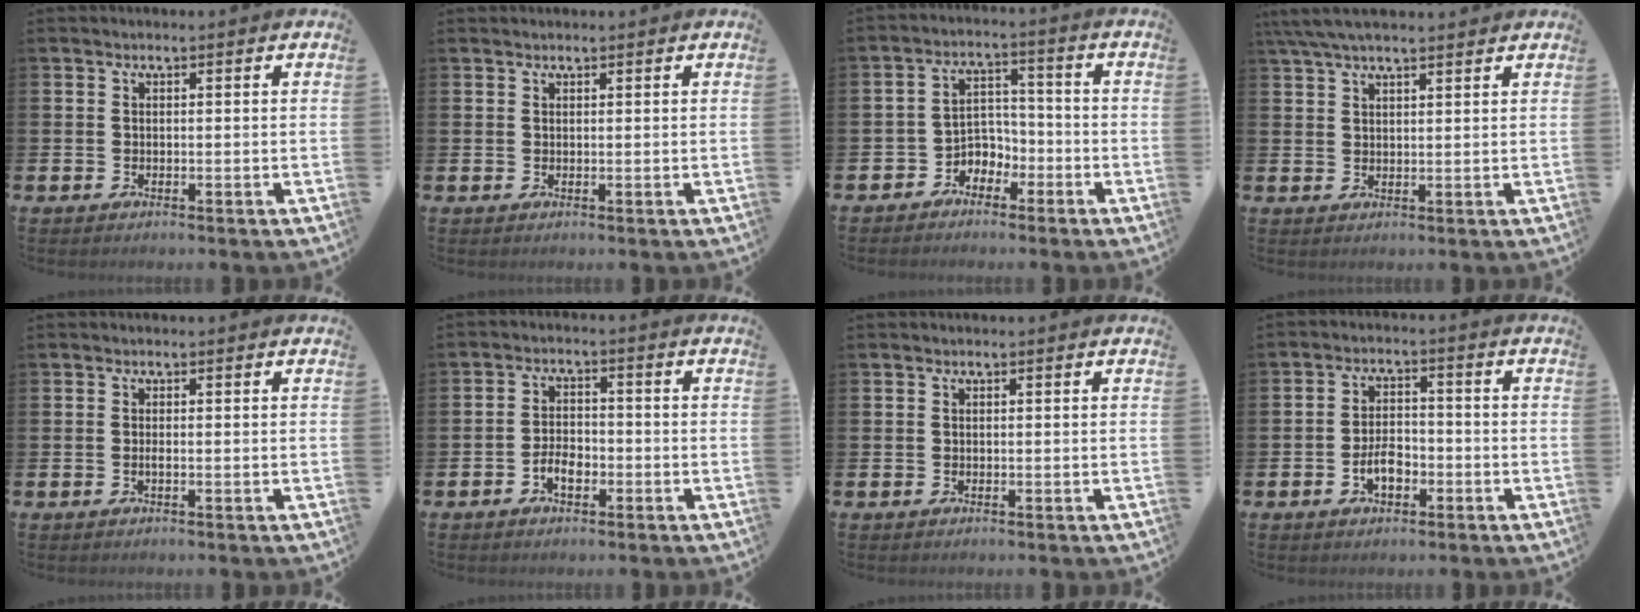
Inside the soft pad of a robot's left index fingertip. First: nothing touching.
{"total": 0.6, "force": [0.6, 0.2, -0.1], "torque": [0.011, -0.002, 0.009]}
{"total": 3.6, "force": [-2.6, 2.5, 0.6], "torque": [-0.028, 0.005, -0.060]}
{"total": 4.9, "force": [4.1, 1.1, 2.3], "torque": [-0.054, -0.005, 0.076]}
{"total": 0.5, "force": [-0.2, 0.0, 0.5], "torque": [-0.013, -0.001, -0.002]}
{"total": 3.3, "force": [-1.4, 1.8, 2.3], "torque": [-0.039, 0.005, -0.028]}
{"total": 0.0}
{"total": 4.1, "force": [-1.6, 2.3, 2.9], "torque": [-0.049, 0.006, -0.031]}